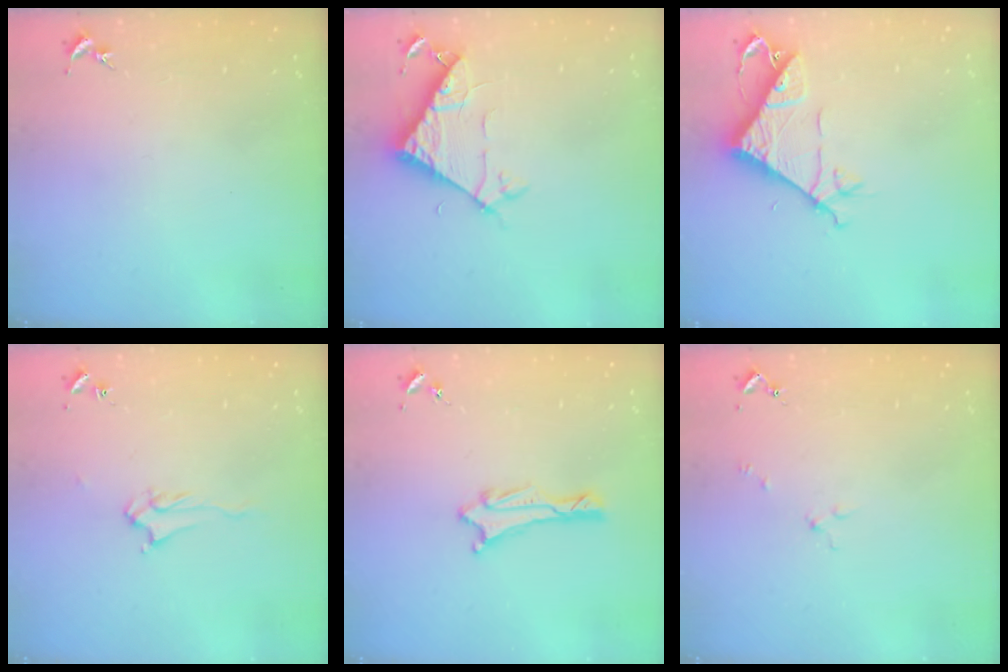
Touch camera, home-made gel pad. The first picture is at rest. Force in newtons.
{"total": 7.1, "press": 7.1, "slide": 0.6}
{"total": 7.7, "press": 7.7, "slide": 0.6}
{"total": 2.5, "press": 2.4, "slide": 0.4}
{"total": 1.5, "press": 1.5, "slide": 0.2}
{"total": 1.7, "press": 1.7, "slide": 0.3}